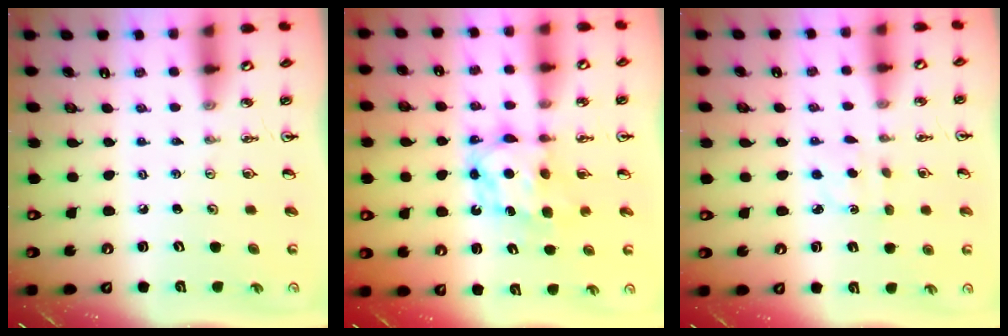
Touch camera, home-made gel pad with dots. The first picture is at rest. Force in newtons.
{"total": 7.3, "press": 7.3, "slide": 0.2}
{"total": 2.0, "press": 1.9, "slide": 0.7}